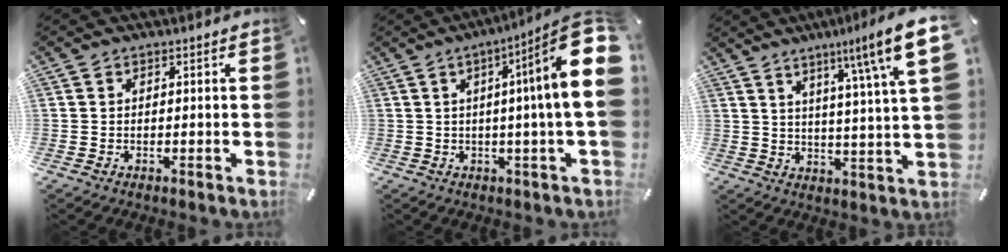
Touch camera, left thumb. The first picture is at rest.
{"total": 18.0, "force": [3.7, 0.8, 17.5], "torque": [-0.255, -0.035, 0.038]}
{"total": 15.7, "force": [7.9, 1.6, 13.4], "torque": [-0.196, -0.044, 0.110]}